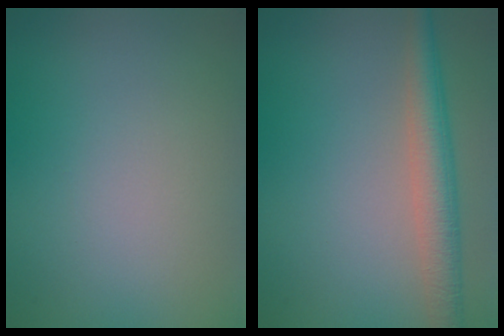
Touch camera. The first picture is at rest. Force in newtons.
{"total": 4.3, "press": 4.3, "slide": 0.1}